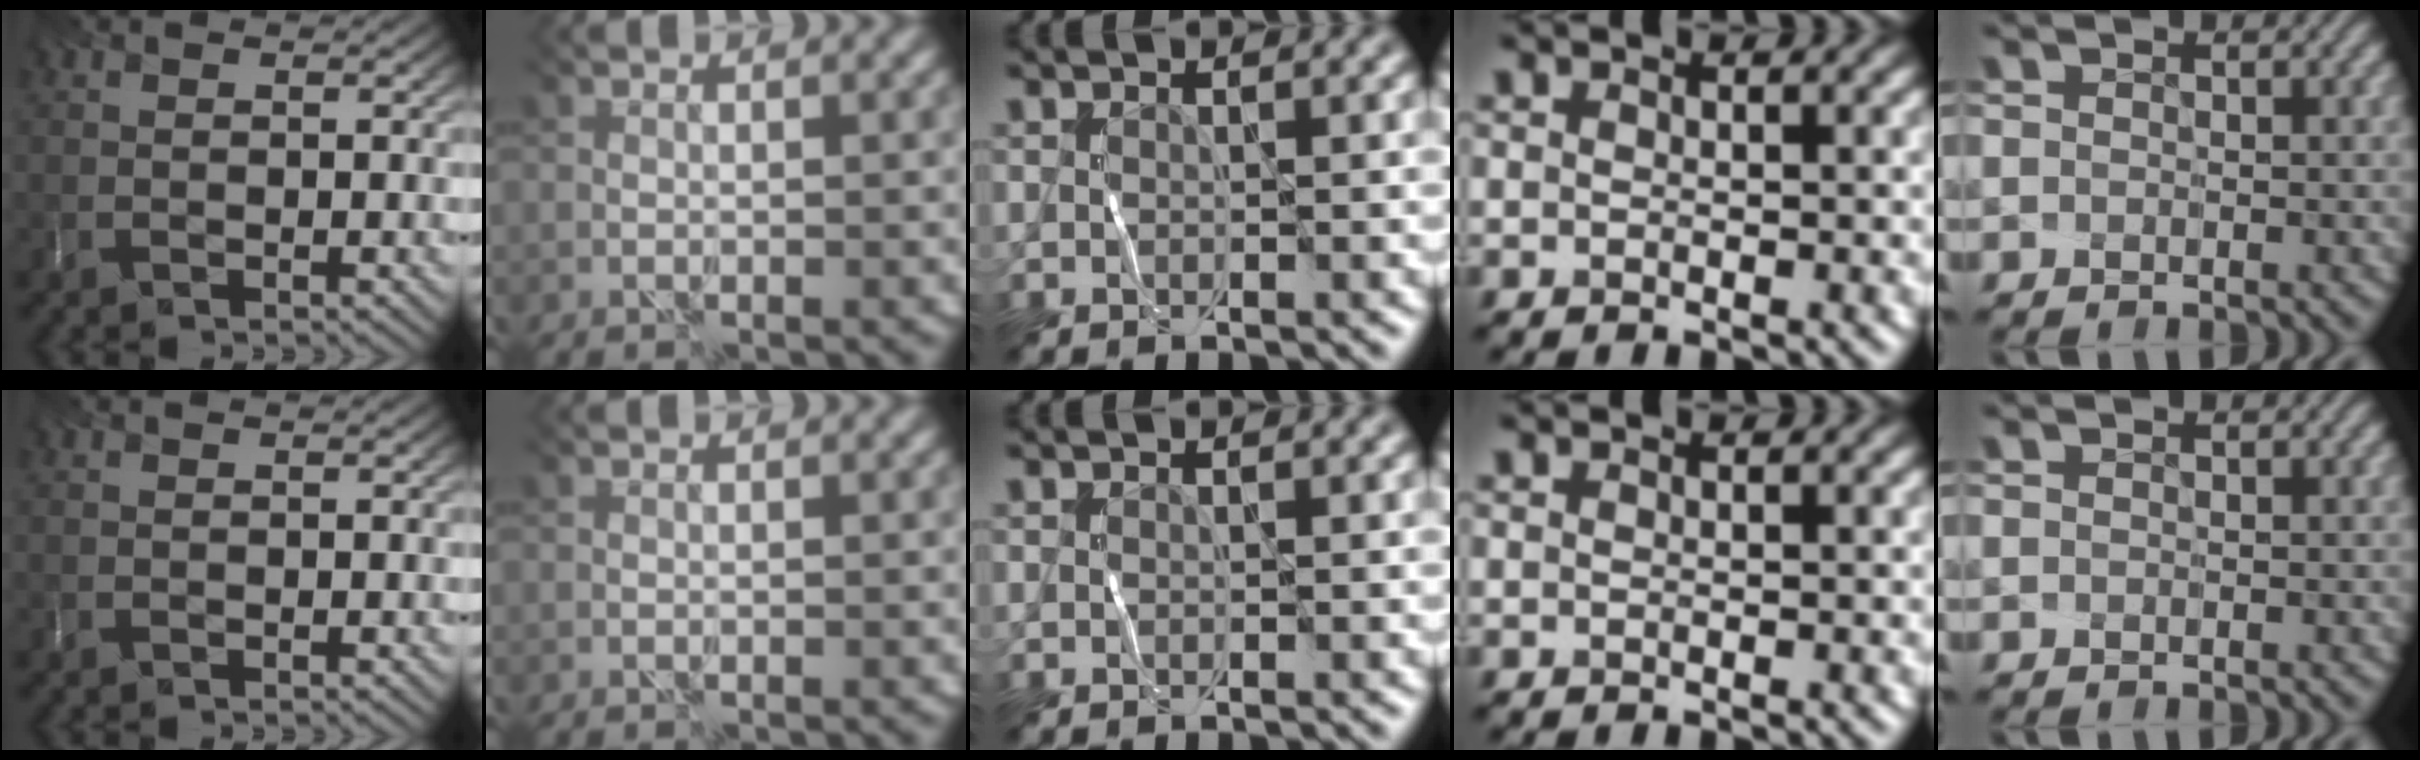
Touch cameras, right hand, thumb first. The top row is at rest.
{}